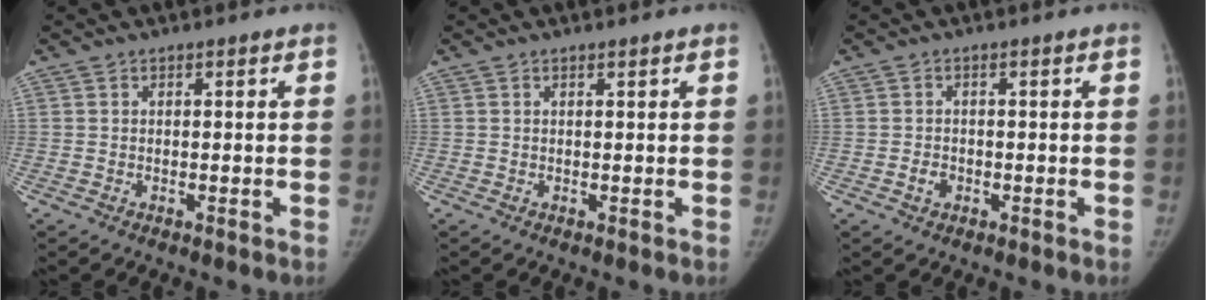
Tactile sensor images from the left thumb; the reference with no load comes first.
{"total": 0.0}
{"total": 1.8, "force": [-0.7, 1.4, 0.9], "torque": [-0.011, 0.008, -0.011]}